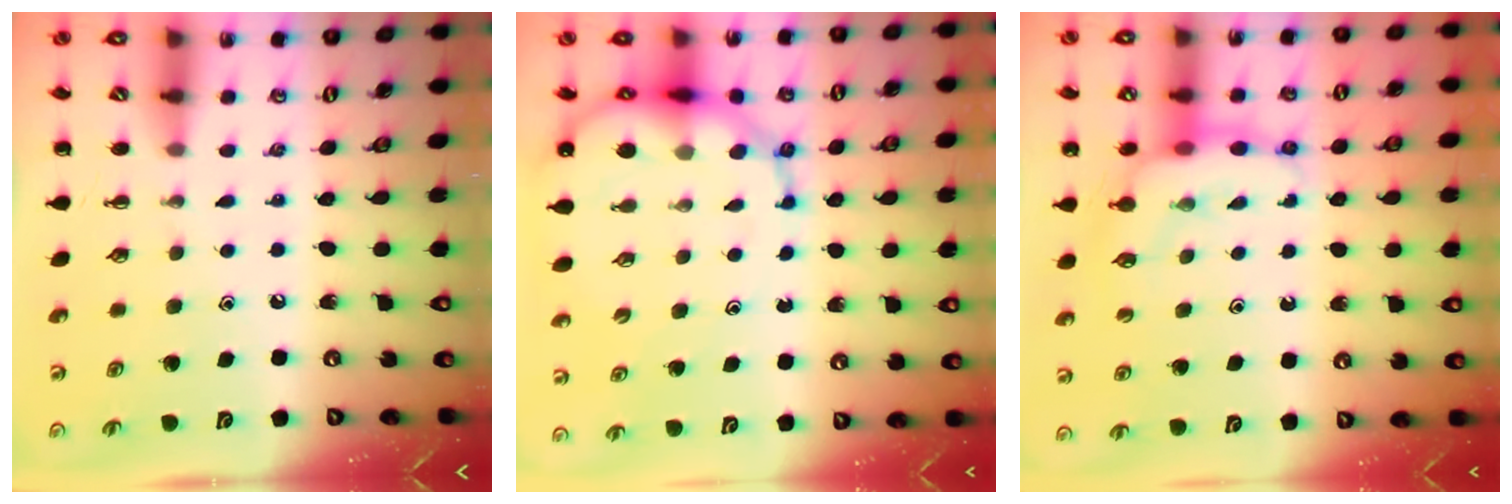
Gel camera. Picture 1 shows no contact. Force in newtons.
{"total": 13.3, "press": 12.8, "slide": 3.7}
{"total": 10.9, "press": 10.8, "slide": 1.5}